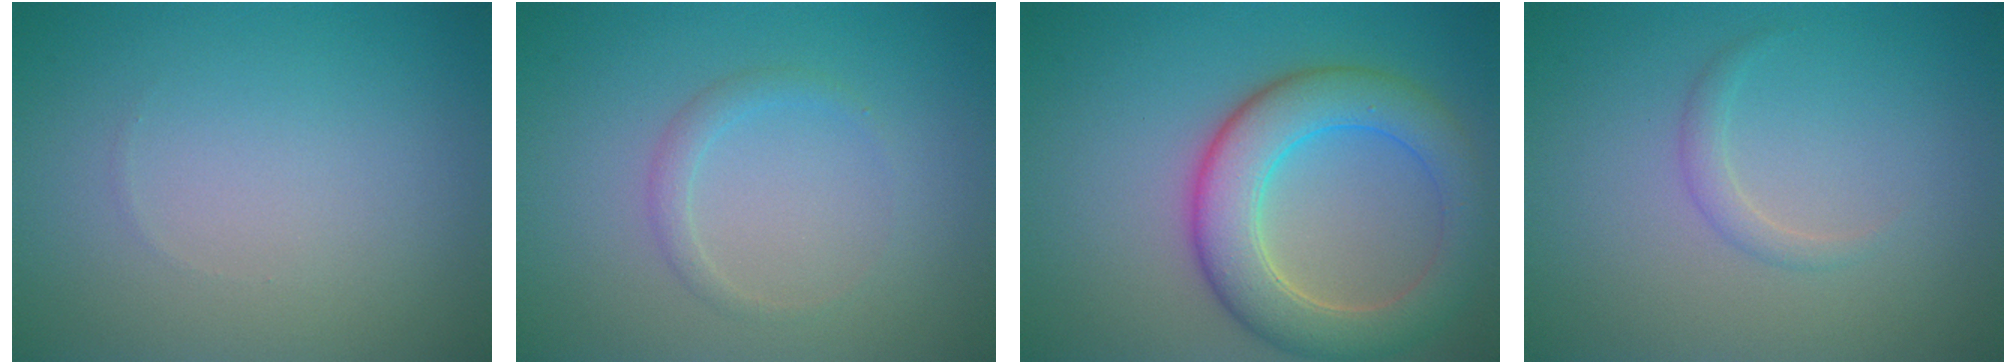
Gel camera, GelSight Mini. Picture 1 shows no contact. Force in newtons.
{"total": 1.3, "press": 1.3, "slide": 0.0}
{"total": 6.8, "press": 6.8, "slide": 0.4}
{"total": 1.1, "press": 1.1, "slide": 0.1}